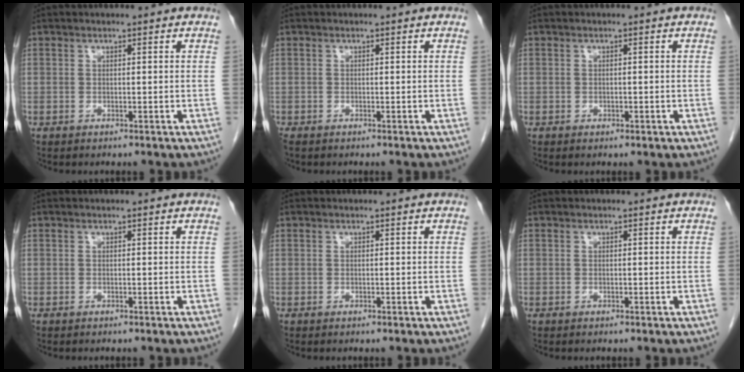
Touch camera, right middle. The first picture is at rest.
{"total": 0.9, "force": [-0.7, 0.4, 0.4], "torque": [-0.012, -0.003, -0.014]}
{"total": 0.8, "force": [-0.4, 0.4, 0.5], "torque": [-0.007, 0.000, -0.004]}
{"total": 0.0}
{"total": 0.0}
{"total": 0.0}